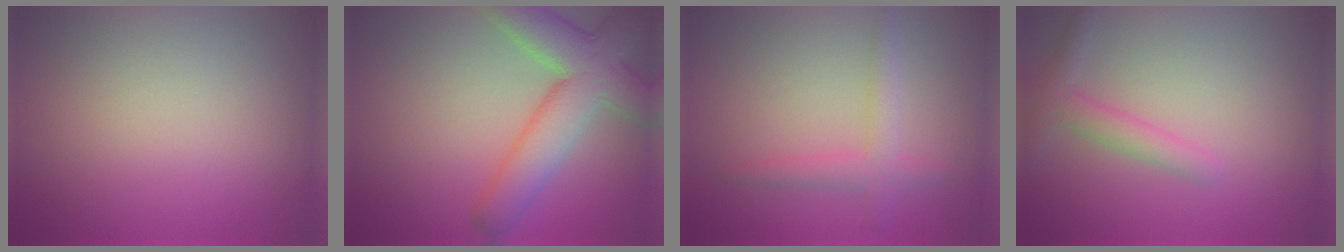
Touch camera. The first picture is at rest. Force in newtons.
{"total": 8.1, "press": 8.1, "slide": 0.7}
{"total": 2.0, "press": 2.0, "slide": 0.1}
{"total": 2.3, "press": 2.3, "slide": 0.1}